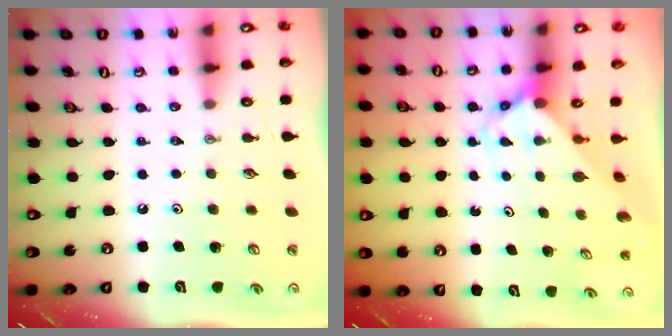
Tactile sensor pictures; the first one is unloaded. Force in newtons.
{"total": 3.4, "press": 3.4, "slide": 0.3}